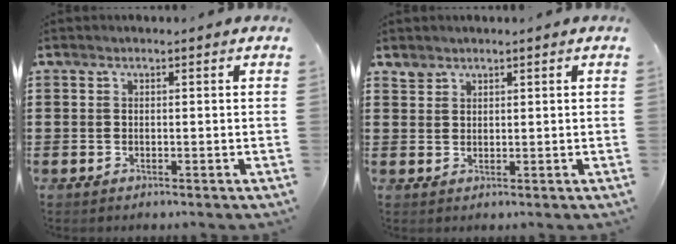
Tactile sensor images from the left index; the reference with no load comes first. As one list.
[{"total": 1.7, "force": [1.5, 0.7, 0.0], "torque": [-0.004, 0.000, 0.031]}]